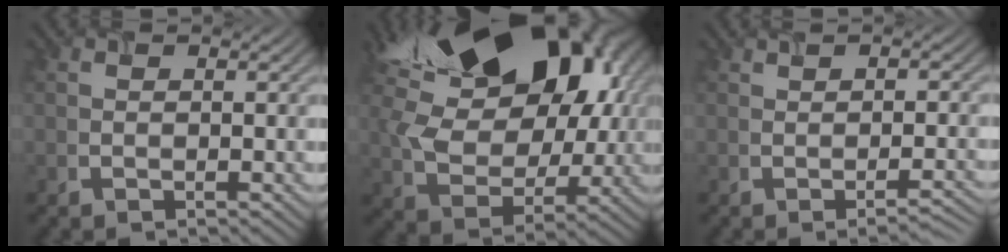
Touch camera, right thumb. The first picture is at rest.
{"total": 20.4, "force": [8.0, 13.4, 13.1], "torque": [-0.231, 0.028, 0.140]}
{"total": 2.4, "force": [-0.8, 0.5, 2.2], "torque": [-0.034, 0.002, -0.007]}